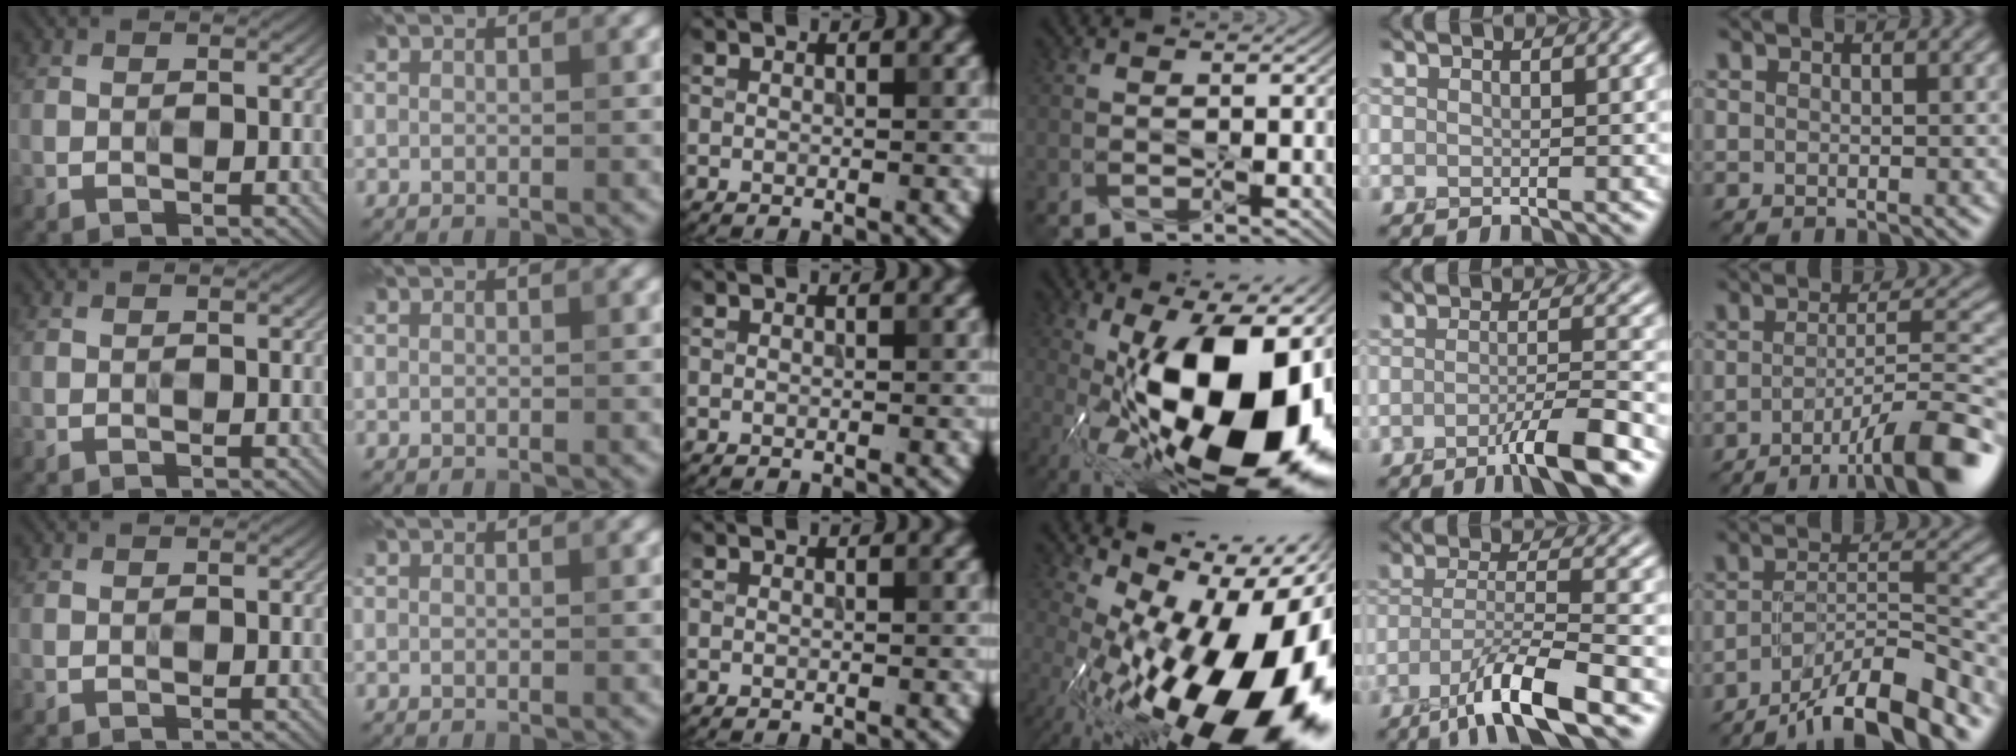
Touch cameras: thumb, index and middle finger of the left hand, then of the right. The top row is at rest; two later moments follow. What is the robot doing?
{"motion": "press", "object": "grip strengthener"}